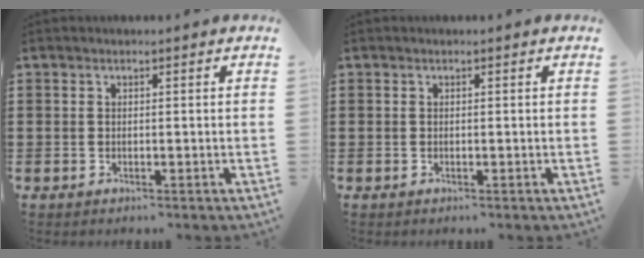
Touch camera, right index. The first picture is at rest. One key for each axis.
{"total": 0.0}